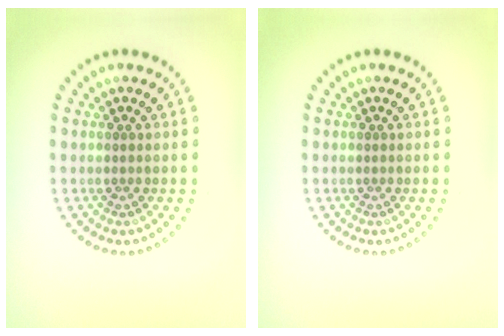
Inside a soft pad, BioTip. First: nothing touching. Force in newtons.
{"total": 0.0}